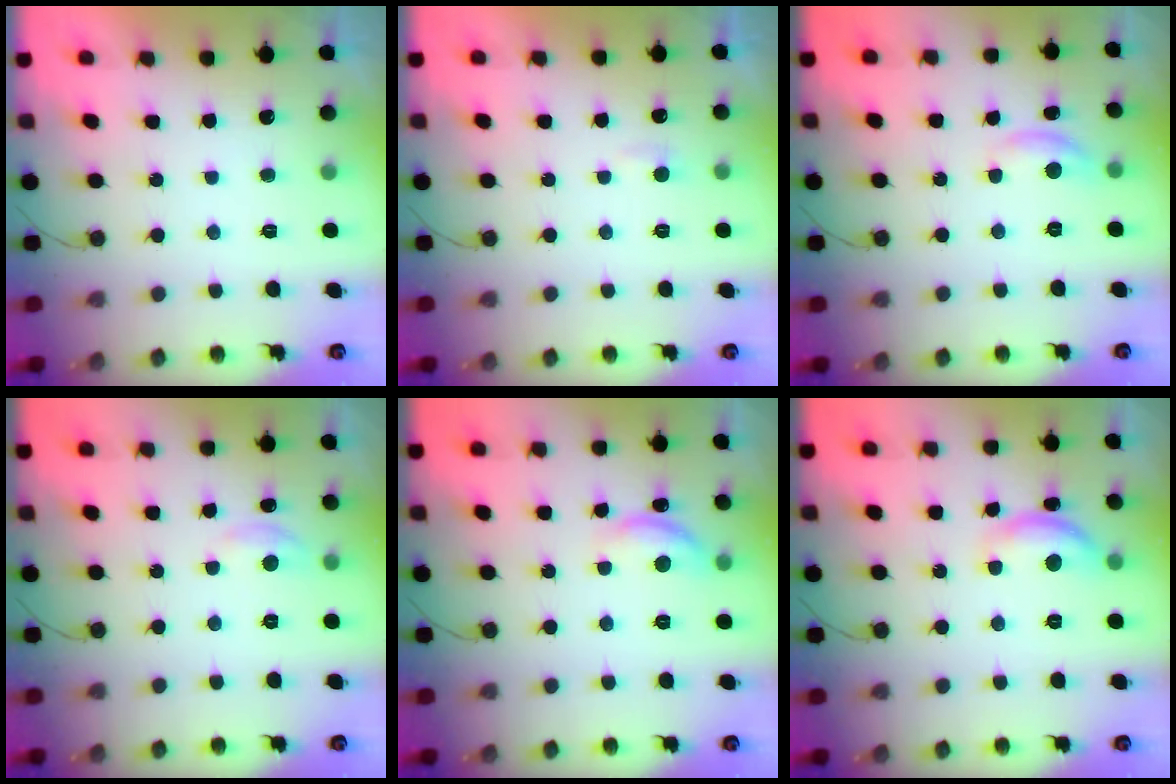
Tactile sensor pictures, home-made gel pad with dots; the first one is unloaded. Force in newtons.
{"total": 3.5, "press": 3.5, "slide": 0.4}
{"total": 6.7, "press": 6.7, "slide": 0.4}
{"total": 2.9, "press": 2.9, "slide": 0.3}
{"total": 10.3, "press": 10.3, "slide": 0.6}
{"total": 10.5, "press": 10.5, "slide": 0.5}